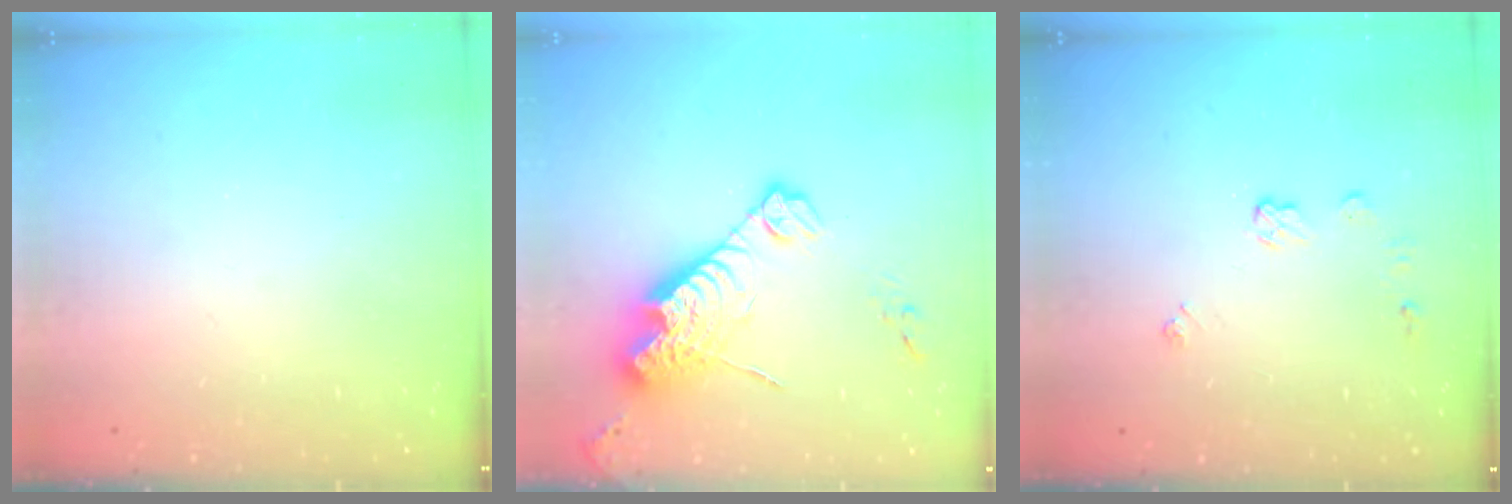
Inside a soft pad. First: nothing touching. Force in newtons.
{"total": 15.2, "press": 15.2, "slide": 1.3}
{"total": 5.7, "press": 5.7, "slide": 0.4}